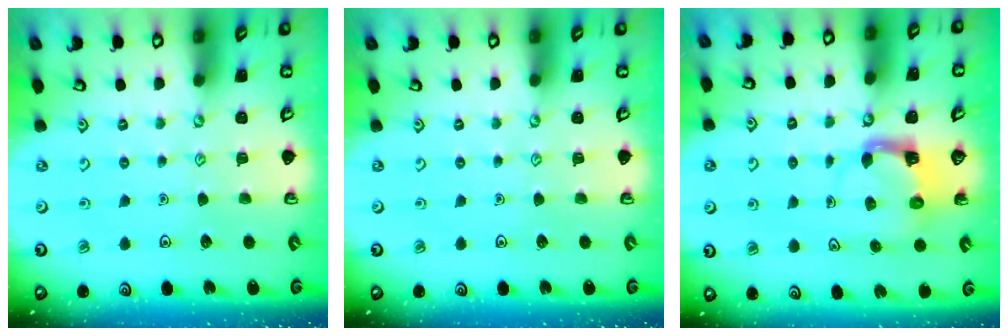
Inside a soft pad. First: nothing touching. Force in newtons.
{"total": 0.0}
{"total": 3.9, "press": 3.8, "slide": 0.7}